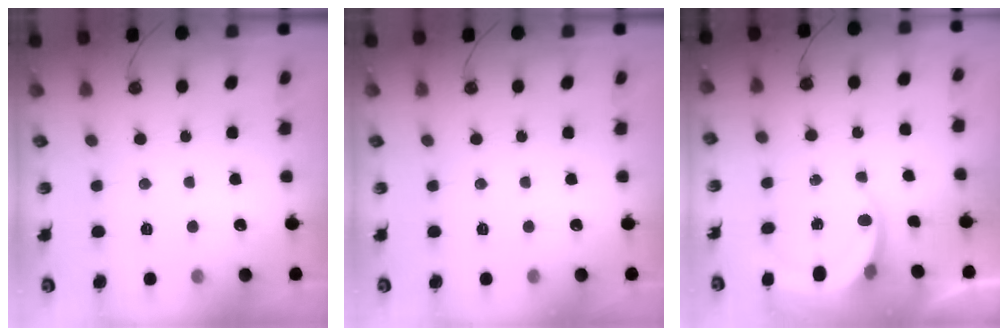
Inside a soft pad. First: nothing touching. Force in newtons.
{"total": 0.0}
{"total": 4.5, "press": 4.5, "slide": 0.1}